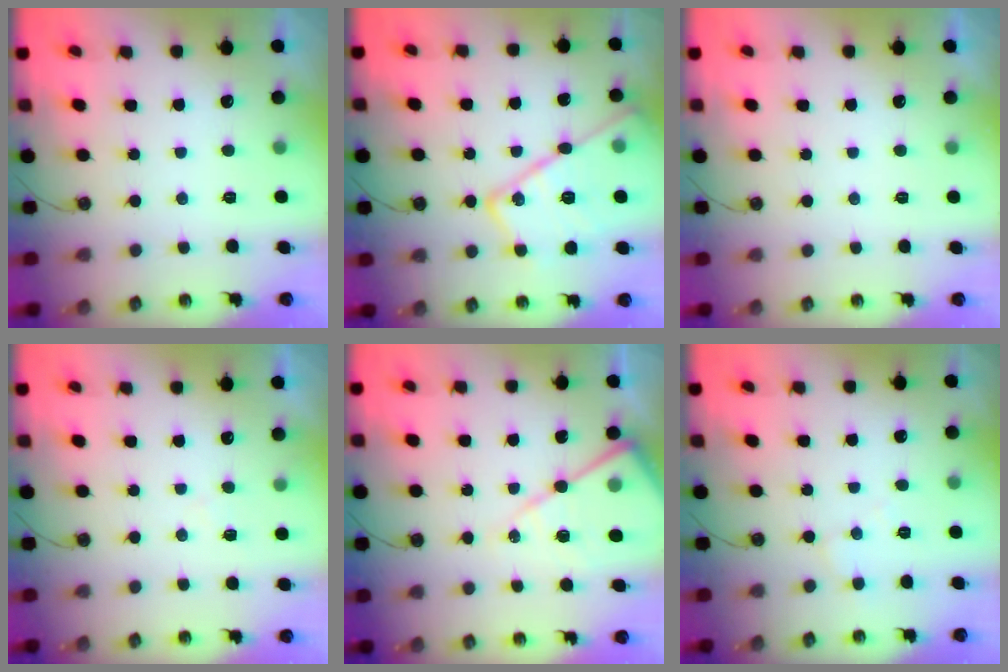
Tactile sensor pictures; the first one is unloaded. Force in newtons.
{"total": 22.5, "press": 22.4, "slide": 2.1}
{"total": 2.2, "press": 2.2, "slide": 0.4}
{"total": 4.5, "press": 4.5, "slide": 0.5}
{"total": 14.7, "press": 14.6, "slide": 1.2}
{"total": 4.6, "press": 4.6, "slide": 0.6}